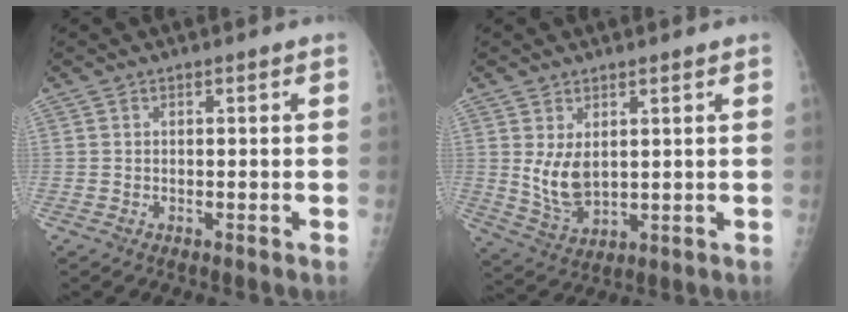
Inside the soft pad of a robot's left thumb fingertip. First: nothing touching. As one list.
[{"total": 6.8, "force": [1.8, 4.1, 5.2], "torque": [-0.085, -0.024, 0.049]}]